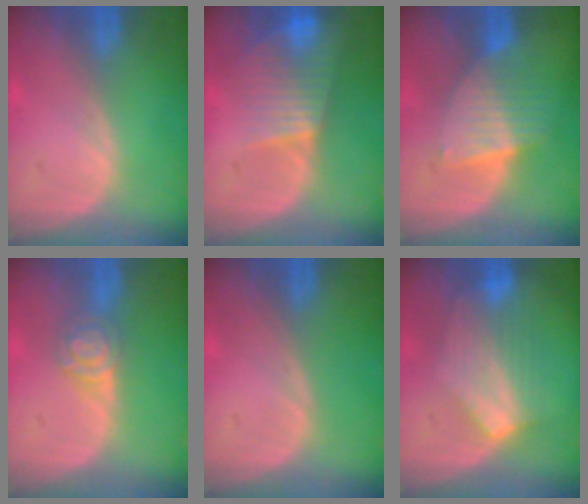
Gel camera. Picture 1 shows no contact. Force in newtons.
{"total": 8.1, "press": 7.0, "slide": 4.2}
{"total": 6.4, "press": 6.2, "slide": 1.8}
{"total": 4.3, "press": 3.9, "slide": 1.9}
{"total": 0.0}
{"total": 6.8, "press": 6.7, "slide": 1.1}